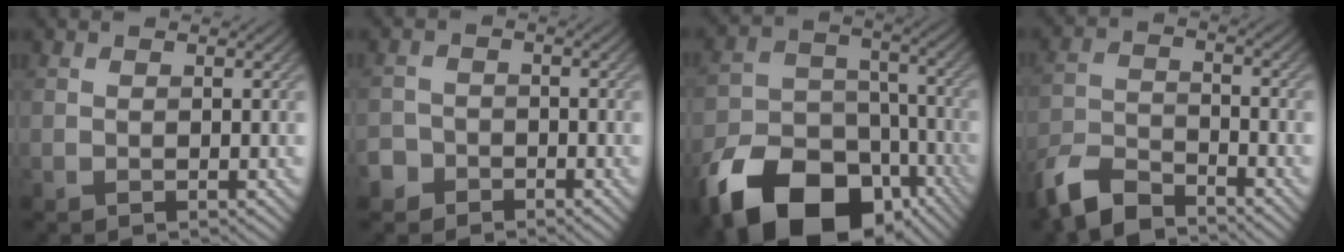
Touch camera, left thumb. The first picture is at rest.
{"total": 2.9, "force": [-1.9, 2.1, 0.4], "torque": [-0.004, 0.003, -0.042]}
{"total": 18.0, "force": [-10.9, 11.2, 9.0], "torque": [-0.188, -0.049, -0.180]}
{"total": 7.4, "force": [-6.3, 2.2, 3.2], "torque": [-0.071, -0.009, -0.137]}